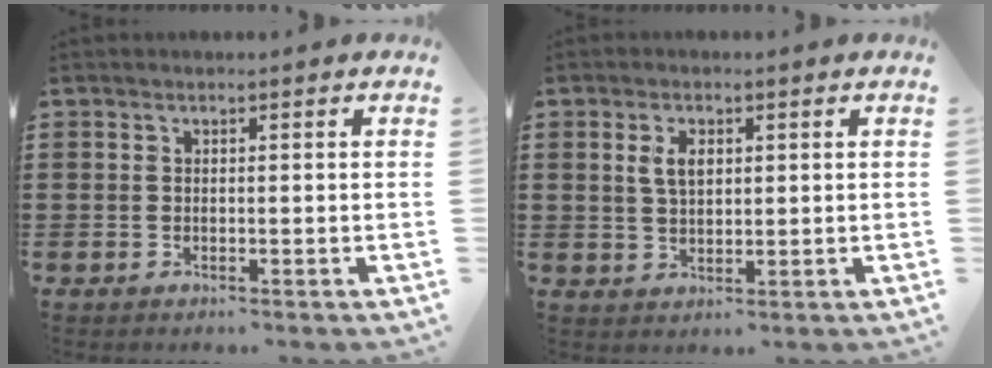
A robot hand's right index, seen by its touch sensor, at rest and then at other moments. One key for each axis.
{"total": 3.7, "fx": 1.1, "fy": 1.9, "fz": 2.9, "tx": -0.062, "ty": 0.009, "tz": 0.018}